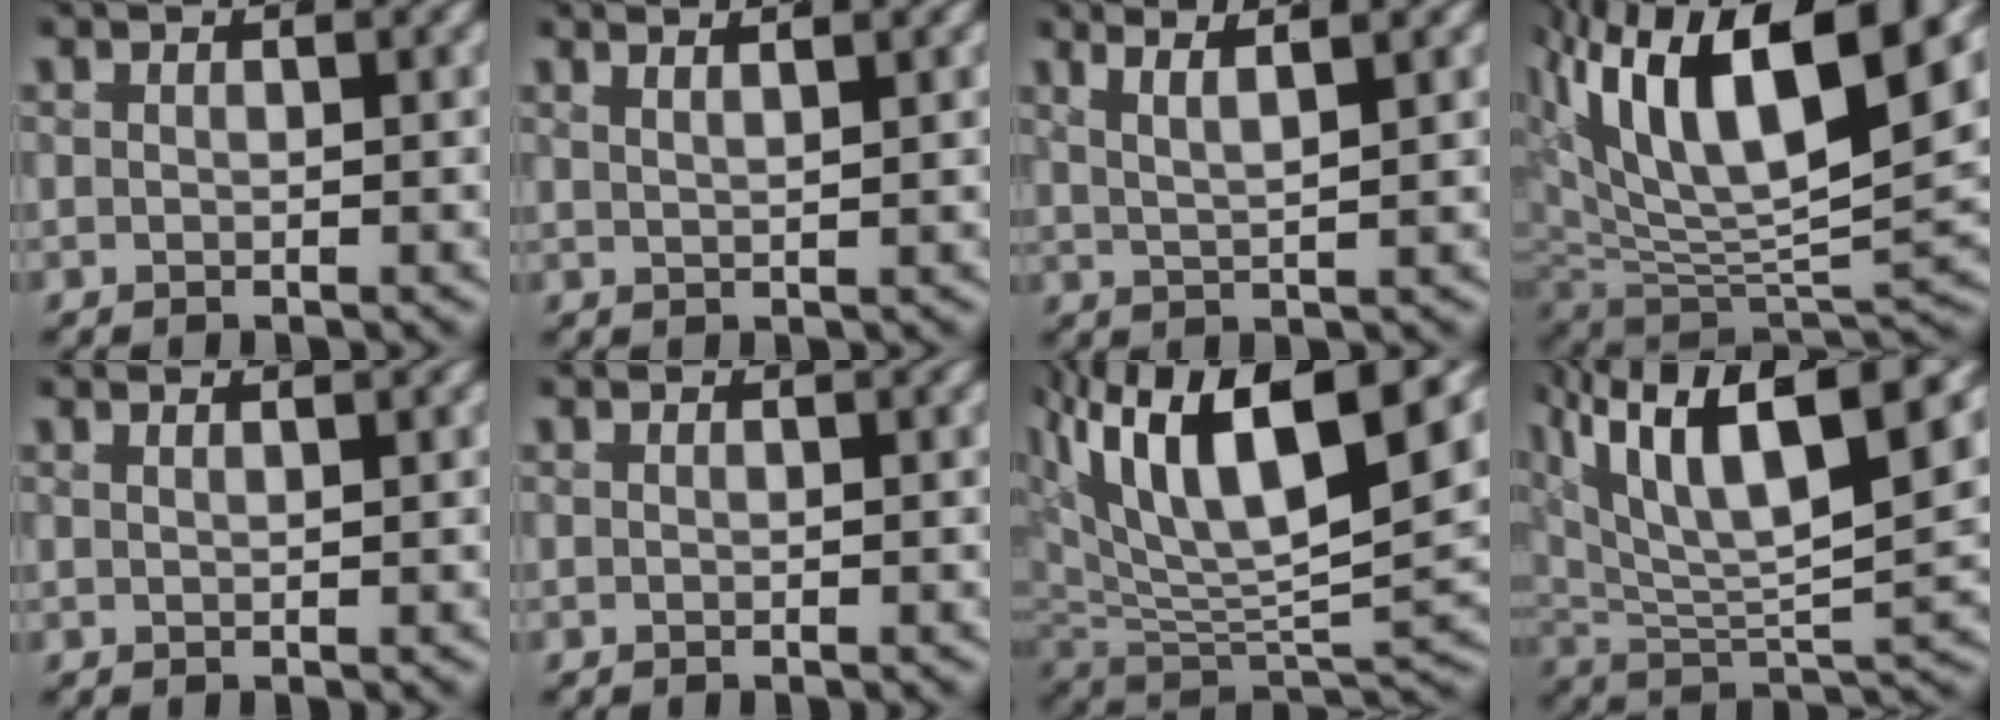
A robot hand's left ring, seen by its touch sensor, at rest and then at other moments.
{"total": 3.2, "force": [2.2, 1.2, 1.9], "torque": [-0.024, 0.013, 0.030]}
{"total": 4.2, "force": [1.7, 2.3, 3.0], "torque": [-0.062, 0.002, 0.022]}
{"total": 14.8, "force": [2.7, 8.1, 12.2], "torque": [-0.212, -0.007, 0.043]}
{"total": 1.1, "force": [0.9, 0.2, 0.5], "torque": [-0.004, 0.005, 0.013]}
{"total": 0.0}
{"total": 13.4, "force": [2.5, 7.3, 11.0], "torque": [-0.197, -0.006, 0.038]}
{"total": 10.9, "force": [3.0, 6.0, 8.6], "torque": [-0.157, 0.004, 0.039]}